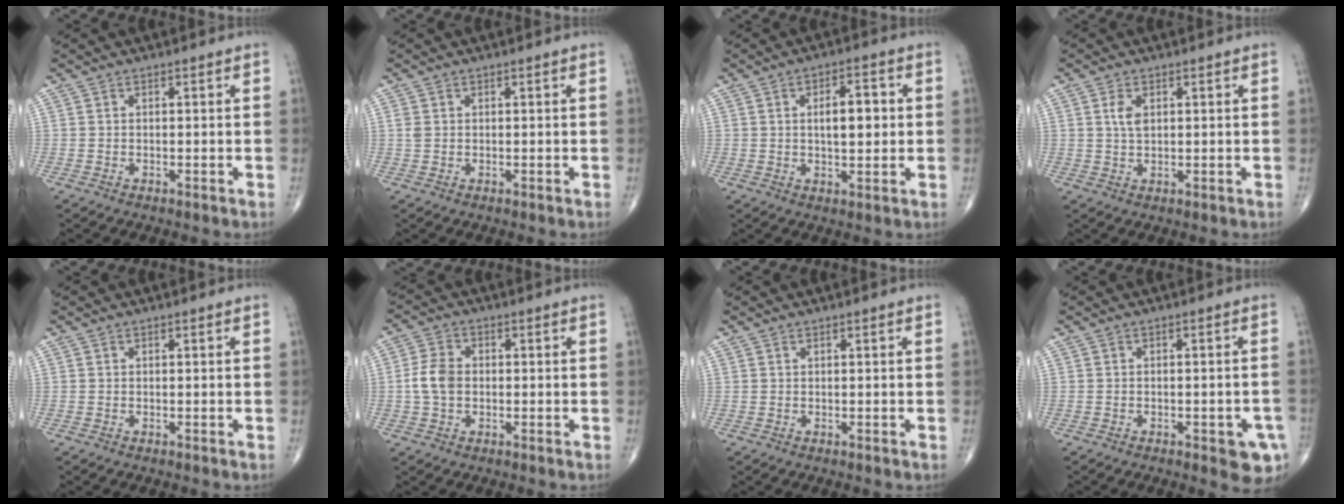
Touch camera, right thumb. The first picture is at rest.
{"total": 1.2, "force": [0.2, 0.9, 0.7], "torque": [-0.021, 0.003, 0.007]}
{"total": 7.0, "force": [0.8, 3.2, 6.1], "torque": [-0.079, 0.004, 0.010]}
{"total": 3.0, "force": [0.9, 1.7, 2.3], "torque": [-0.044, -0.001, 0.017]}
{"total": 0.0}
{"total": 5.4, "force": [-0.3, 3.8, 3.8], "torque": [-0.077, 0.011, -0.011]}
{"total": 0.0}
{"total": 6.0, "force": [-2.5, 2.1, 5.0], "torque": [-0.047, 0.007, -0.025]}